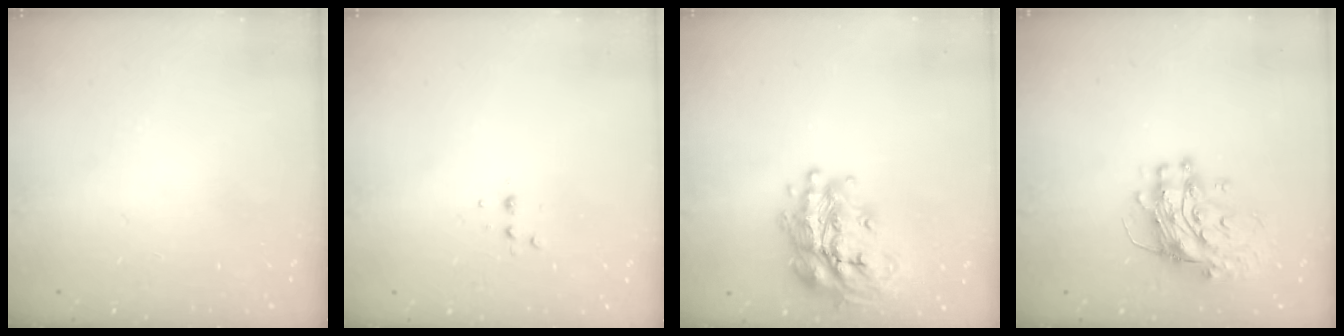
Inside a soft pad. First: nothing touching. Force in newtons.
{"total": 3.6, "press": 3.5, "slide": 1.1}
{"total": 21.0, "press": 20.9, "slide": 1.5}
{"total": 13.1, "press": 13.1, "slide": 1.3}